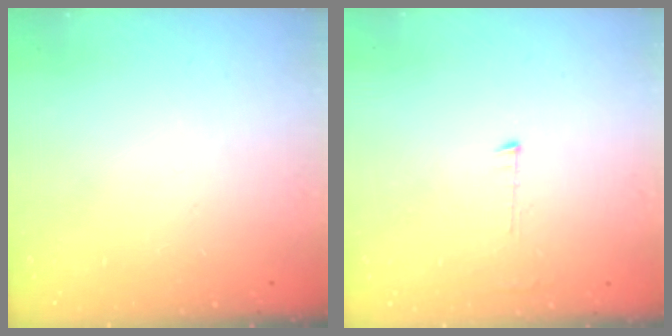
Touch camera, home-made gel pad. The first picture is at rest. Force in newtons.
{"total": 4.0, "press": 4.0, "slide": 0.2}